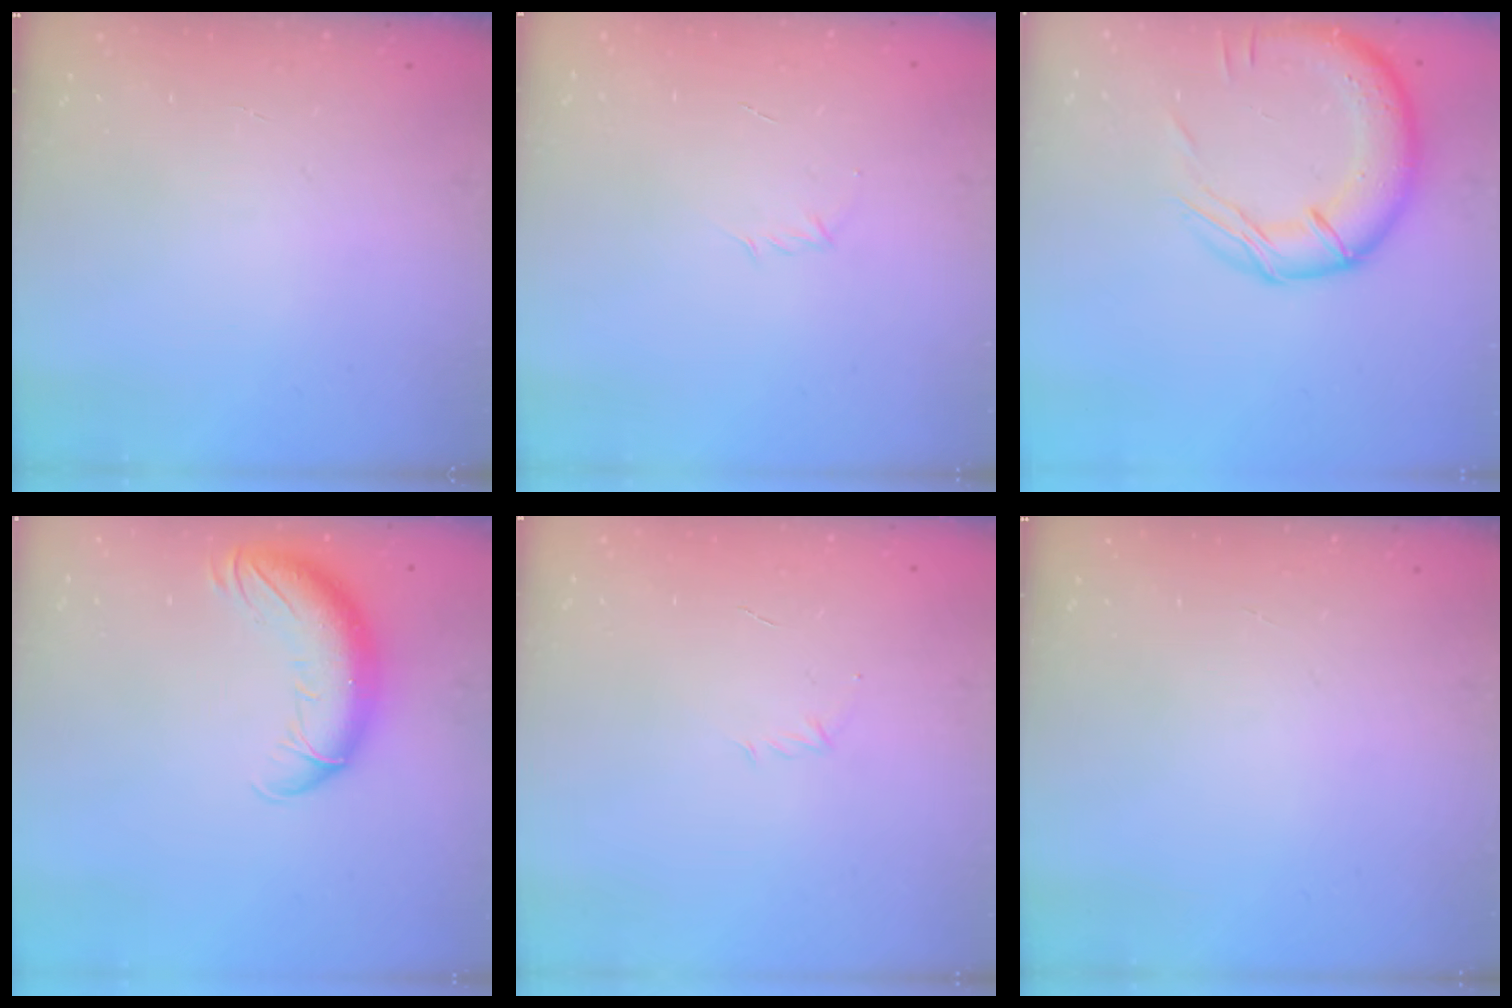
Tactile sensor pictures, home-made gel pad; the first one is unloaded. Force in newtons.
{"total": 2.9, "press": 2.8, "slide": 0.8}
{"total": 16.5, "press": 16.2, "slide": 2.9}
{"total": 13.4, "press": 13.0, "slide": 3.2}
{"total": 2.9, "press": 2.8, "slide": 0.7}
{"total": 0.0}